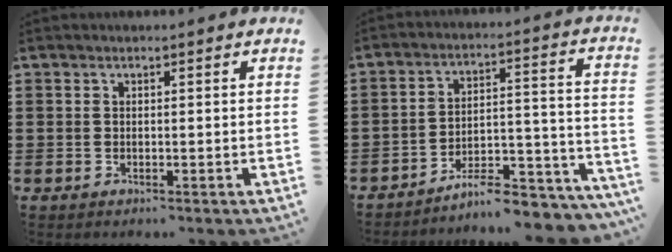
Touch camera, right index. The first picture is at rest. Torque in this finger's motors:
{"motor_torque": [1.44, 0.70, 0.80, 0.10]}